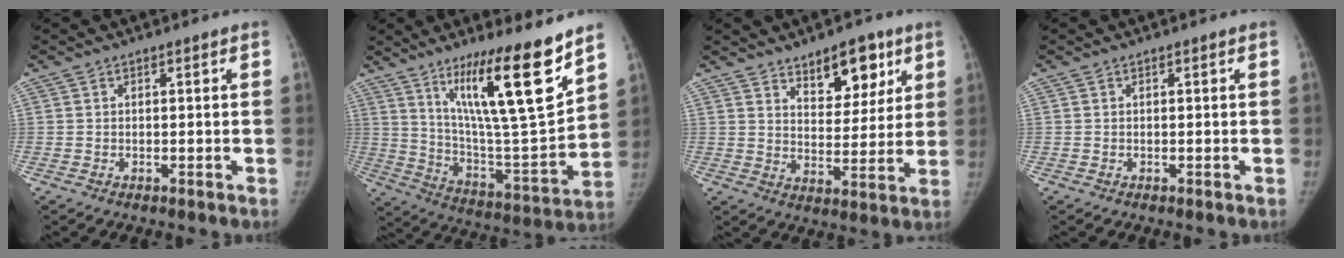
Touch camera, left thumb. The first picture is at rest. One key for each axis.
{"total": 22.1, "fx": 13.3, "fy": 3.2, "fz": 17.3, "tx": -0.256, "ty": -0.078, "tz": 0.230}
{"total": 11.0, "fx": 6.6, "fy": 5.7, "fz": 6.7, "tx": -0.058, "ty": -0.040, "tz": 0.104}
{"total": 0.0}